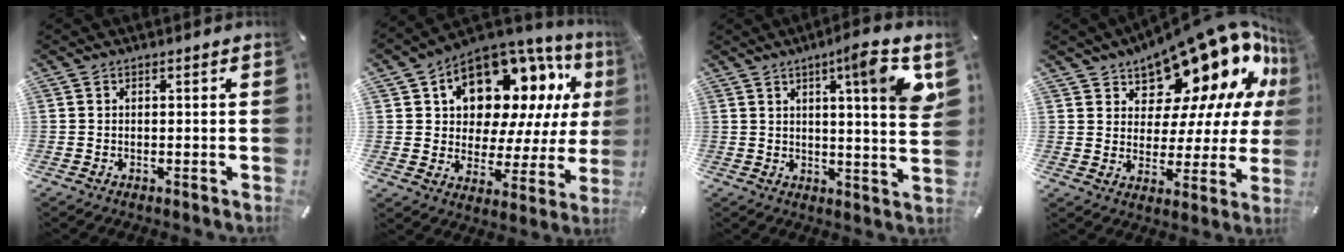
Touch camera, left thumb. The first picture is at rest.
{"total": 15.0, "force": [8.1, 10.1, 7.7], "torque": [-0.127, -0.055, 0.146]}
{"total": 11.5, "force": [5.7, 0.7, 10.0], "torque": [-0.143, -0.030, 0.080]}
{"total": 17.8, "force": [13.4, 8.7, 7.8], "torque": [-0.107, -0.120, 0.224]}